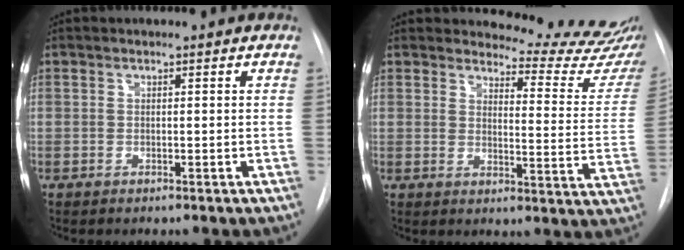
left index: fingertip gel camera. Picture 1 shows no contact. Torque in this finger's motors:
{"motor_torque": [0.91, -1.23, 0.04, -0.03]}